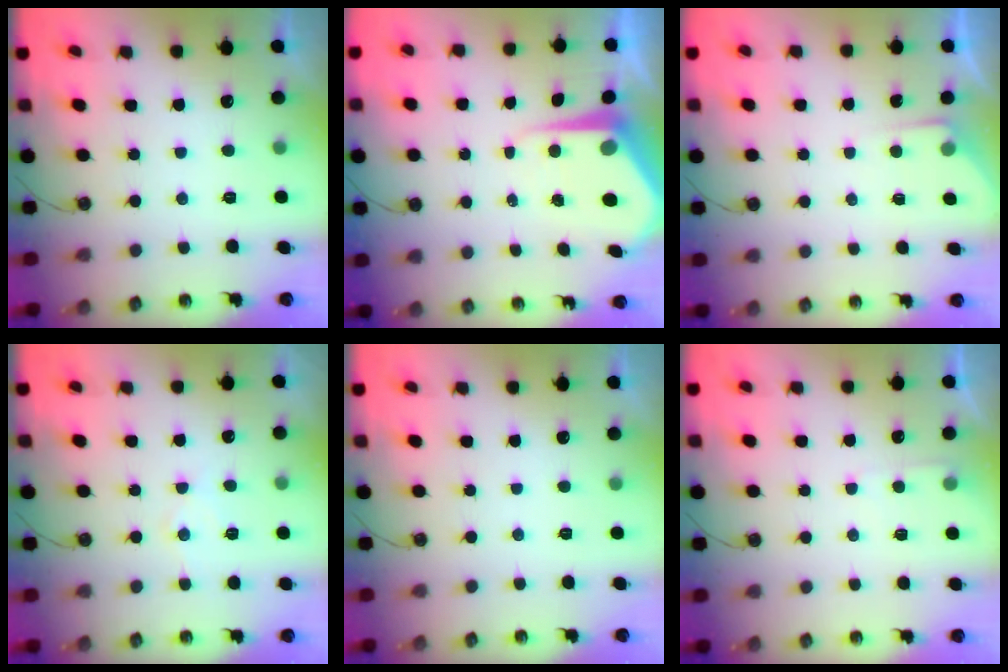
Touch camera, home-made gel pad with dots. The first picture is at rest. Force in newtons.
{"total": 8.2, "press": 8.1, "slide": 0.6}
{"total": 3.9, "press": 3.8, "slide": 0.6}
{"total": 6.2, "press": 6.2, "slide": 0.4}
{"total": 0.0}
{"total": 3.7, "press": 3.7, "slide": 0.4}